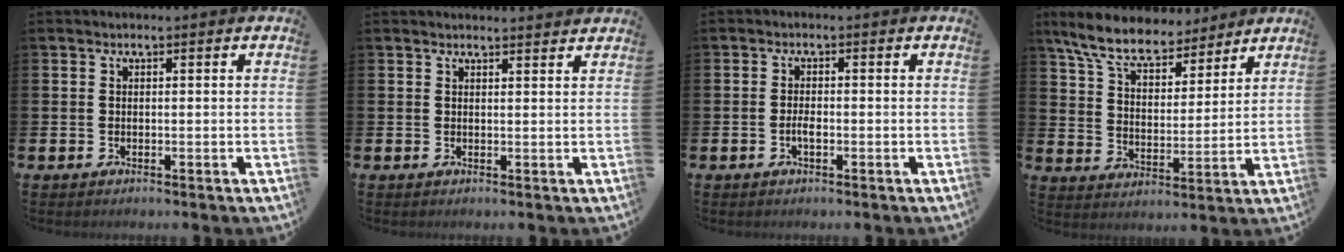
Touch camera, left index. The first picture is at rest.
{"total": 1.6, "force": [1.6, 0.0, -0.1], "torque": [0.009, -0.012, 0.027]}
{"total": 1.6, "force": [-0.6, 0.6, 1.4], "torque": [-0.022, 0.000, -0.012]}
{"total": 8.6, "force": [7.6, 2.6, 3.0], "torque": [-0.093, -0.039, 0.137]}